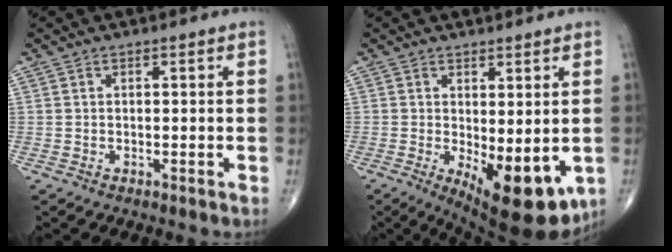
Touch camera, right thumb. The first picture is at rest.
{"total": 12.5, "force": [-2.9, 5.0, 11.1], "torque": [-0.142, -0.026, -0.025]}